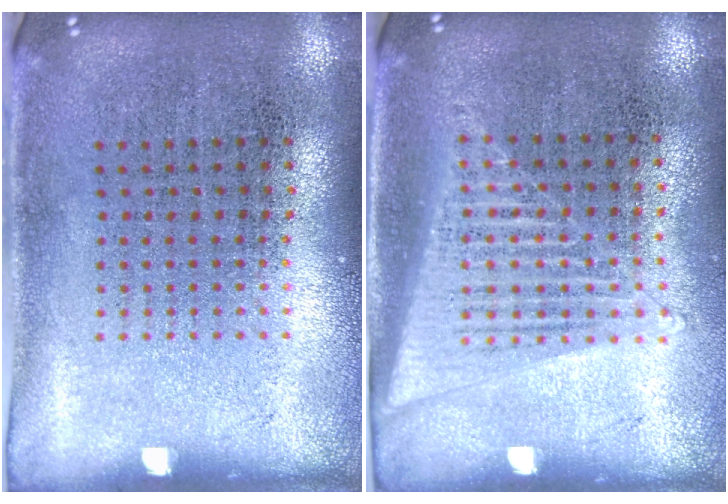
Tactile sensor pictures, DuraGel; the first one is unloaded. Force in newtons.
{"total": 1.5, "press": 1.4, "slide": 0.5}